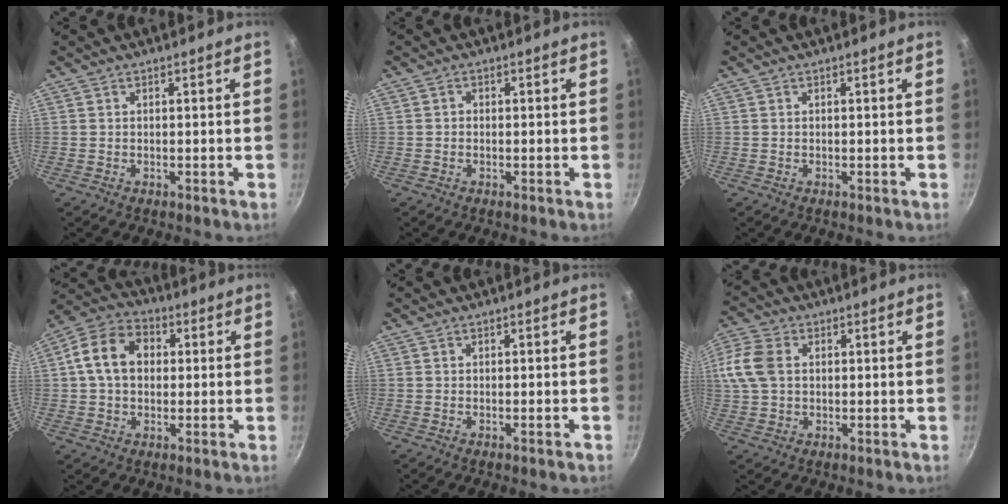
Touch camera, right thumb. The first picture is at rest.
{"total": 0.7, "force": [-0.2, 0.6, 0.3], "torque": [-0.004, 0.003, -0.003]}
{"total": 0.0}
{"total": 11.6, "force": [1.5, 8.7, 7.5], "torque": [-0.108, 0.022, 0.007]}
{"total": 0.9, "force": [-0.5, 0.1, 0.8], "torque": [-0.016, 0.004, -0.008]}
{"total": 12.6, "force": [2.0, 9.3, 8.3], "torque": [-0.192, 0.025, 0.030]}